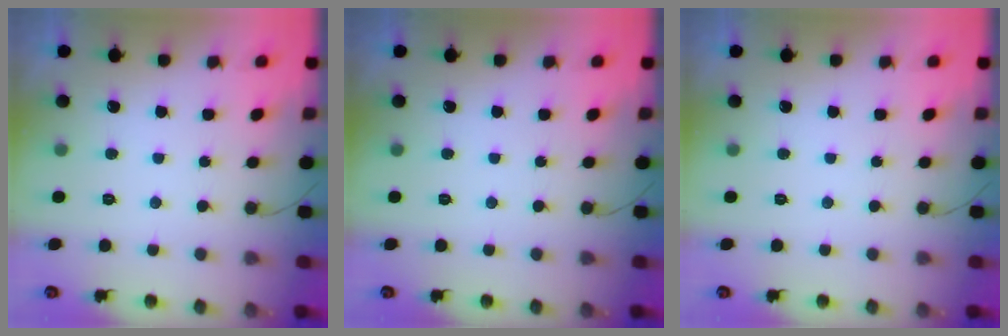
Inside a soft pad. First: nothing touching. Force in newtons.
{"total": 0.0}
{"total": 0.0}